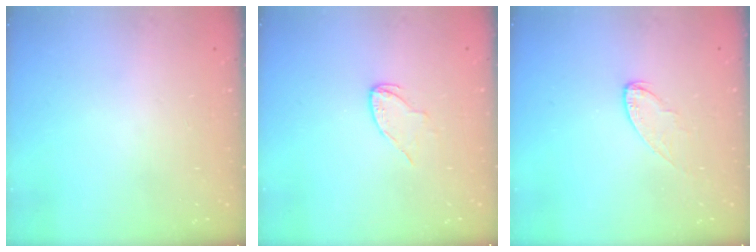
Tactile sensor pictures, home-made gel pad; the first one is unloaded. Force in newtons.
{"total": 4.5, "press": 4.4, "slide": 0.3}
{"total": 5.5, "press": 5.5, "slide": 0.4}